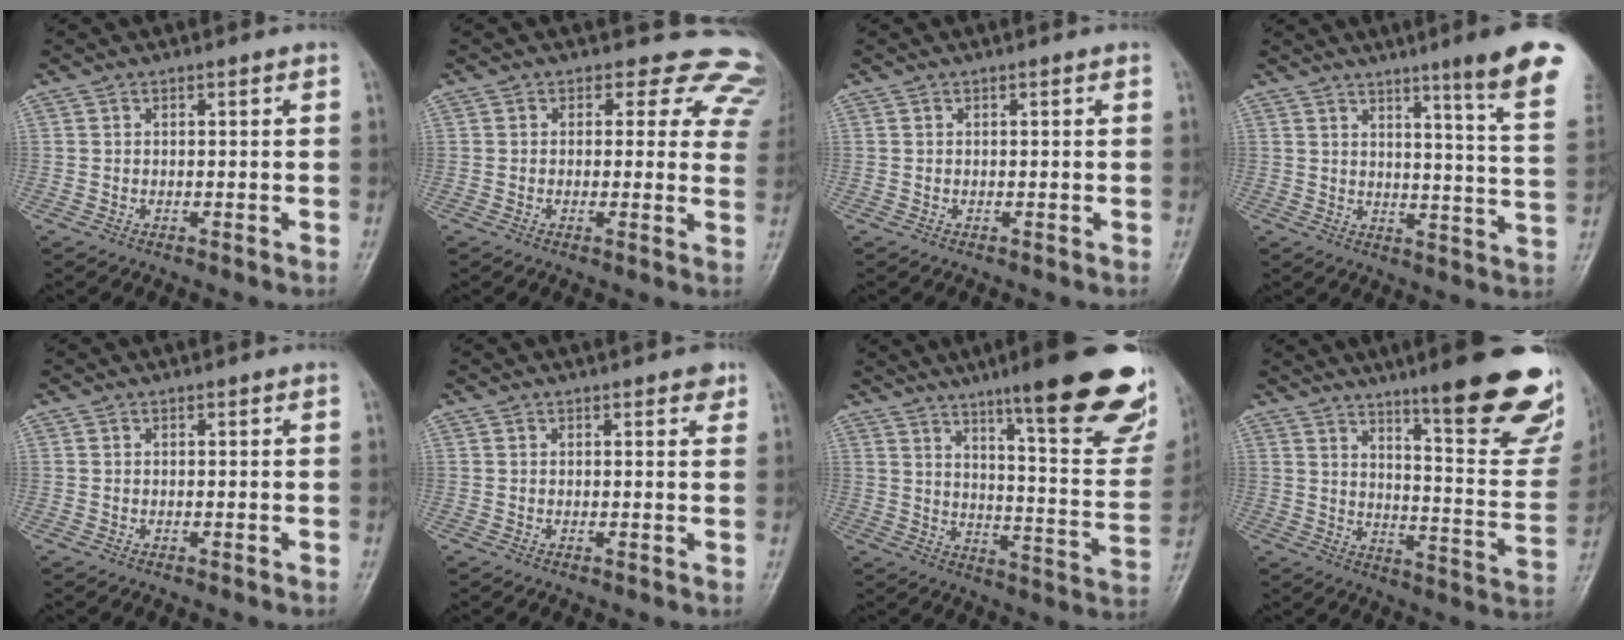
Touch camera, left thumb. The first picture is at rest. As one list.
[{"total": 11.3, "force": [8.7, 6.7, 2.9], "torque": [0.031, -0.027, 0.059]}, {"total": 0.0}, {"total": 15.0, "force": [9.4, 0.2, 11.8], "torque": [-0.139, -0.057, 0.110]}, {"total": 0.0}, {"total": 2.1, "force": [1.3, 0.8, 1.4], "torque": [-0.009, -0.004, 0.012]}, {"total": 26.7, "force": [17.0, 4.9, 20.0], "torque": [-0.237, -0.074, 0.233]}, {"total": 24.0, "force": [15.6, 4.5, 17.7], "torque": [-0.202, -0.091, 0.215]}]